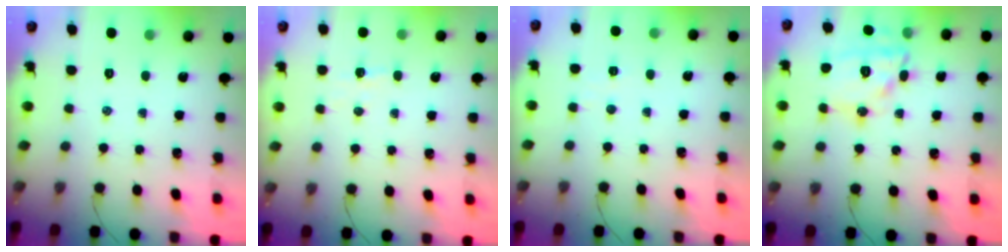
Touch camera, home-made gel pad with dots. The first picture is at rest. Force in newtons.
{"total": 2.5, "press": 2.4, "slide": 0.7}
{"total": 2.2, "press": 2.1, "slide": 0.7}
{"total": 14.4, "press": 14.4, "slide": 0.5}